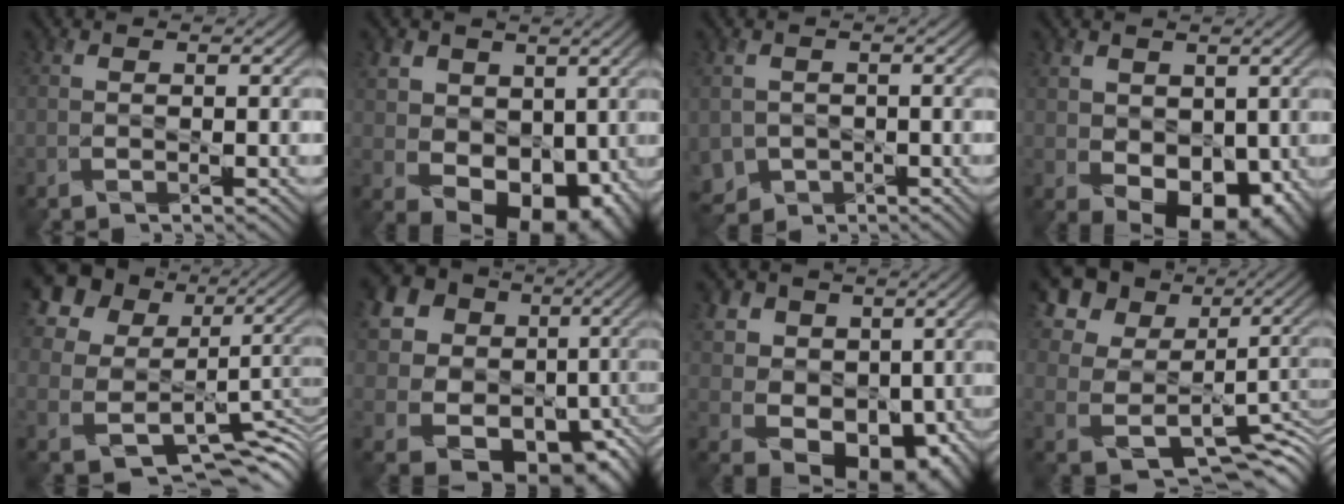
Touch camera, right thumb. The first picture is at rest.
{"total": 11.1, "force": [1.3, 8.6, 6.9], "torque": [-0.120, -0.021, 0.028]}
{"total": 3.7, "force": [-1.3, 3.3, 1.2], "torque": [-0.042, -0.018, -0.027]}
{"total": 8.8, "force": [0.2, 6.5, 5.9], "torque": [-0.104, -0.026, 0.013]}
{"total": 15.7, "force": [4.1, 12.7, 8.2], "torque": [-0.229, 0.004, 0.084]}
{"total": 19.5, "force": [1.0, 17.2, 9.1], "torque": [-0.225, -0.001, 0.029]}
{"total": 11.7, "force": [1.7, 9.5, 6.5], "torque": [-0.127, -0.005, 0.022]}
{"total": 14.4, "force": [5.1, 11.2, 7.6], "torque": [-0.194, 0.000, 0.109]}